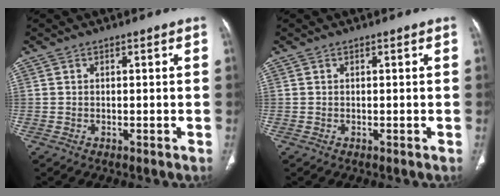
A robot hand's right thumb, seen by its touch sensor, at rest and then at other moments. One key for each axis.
{"total": 0.0}